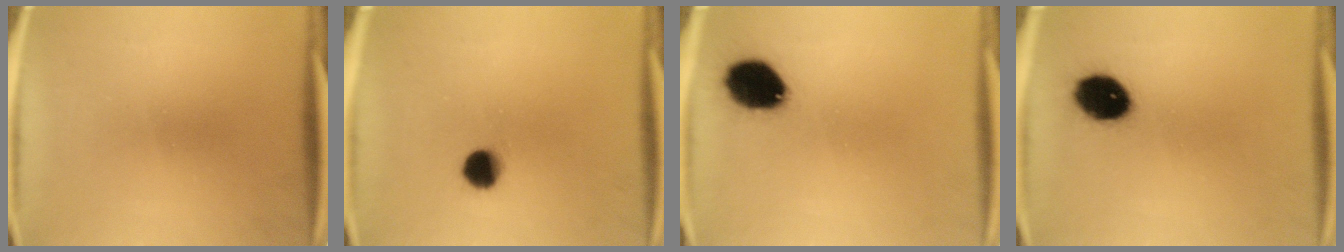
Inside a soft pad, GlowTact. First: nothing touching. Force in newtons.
{"total": 5.6}
{"total": 12.0}
{"total": 10.8}